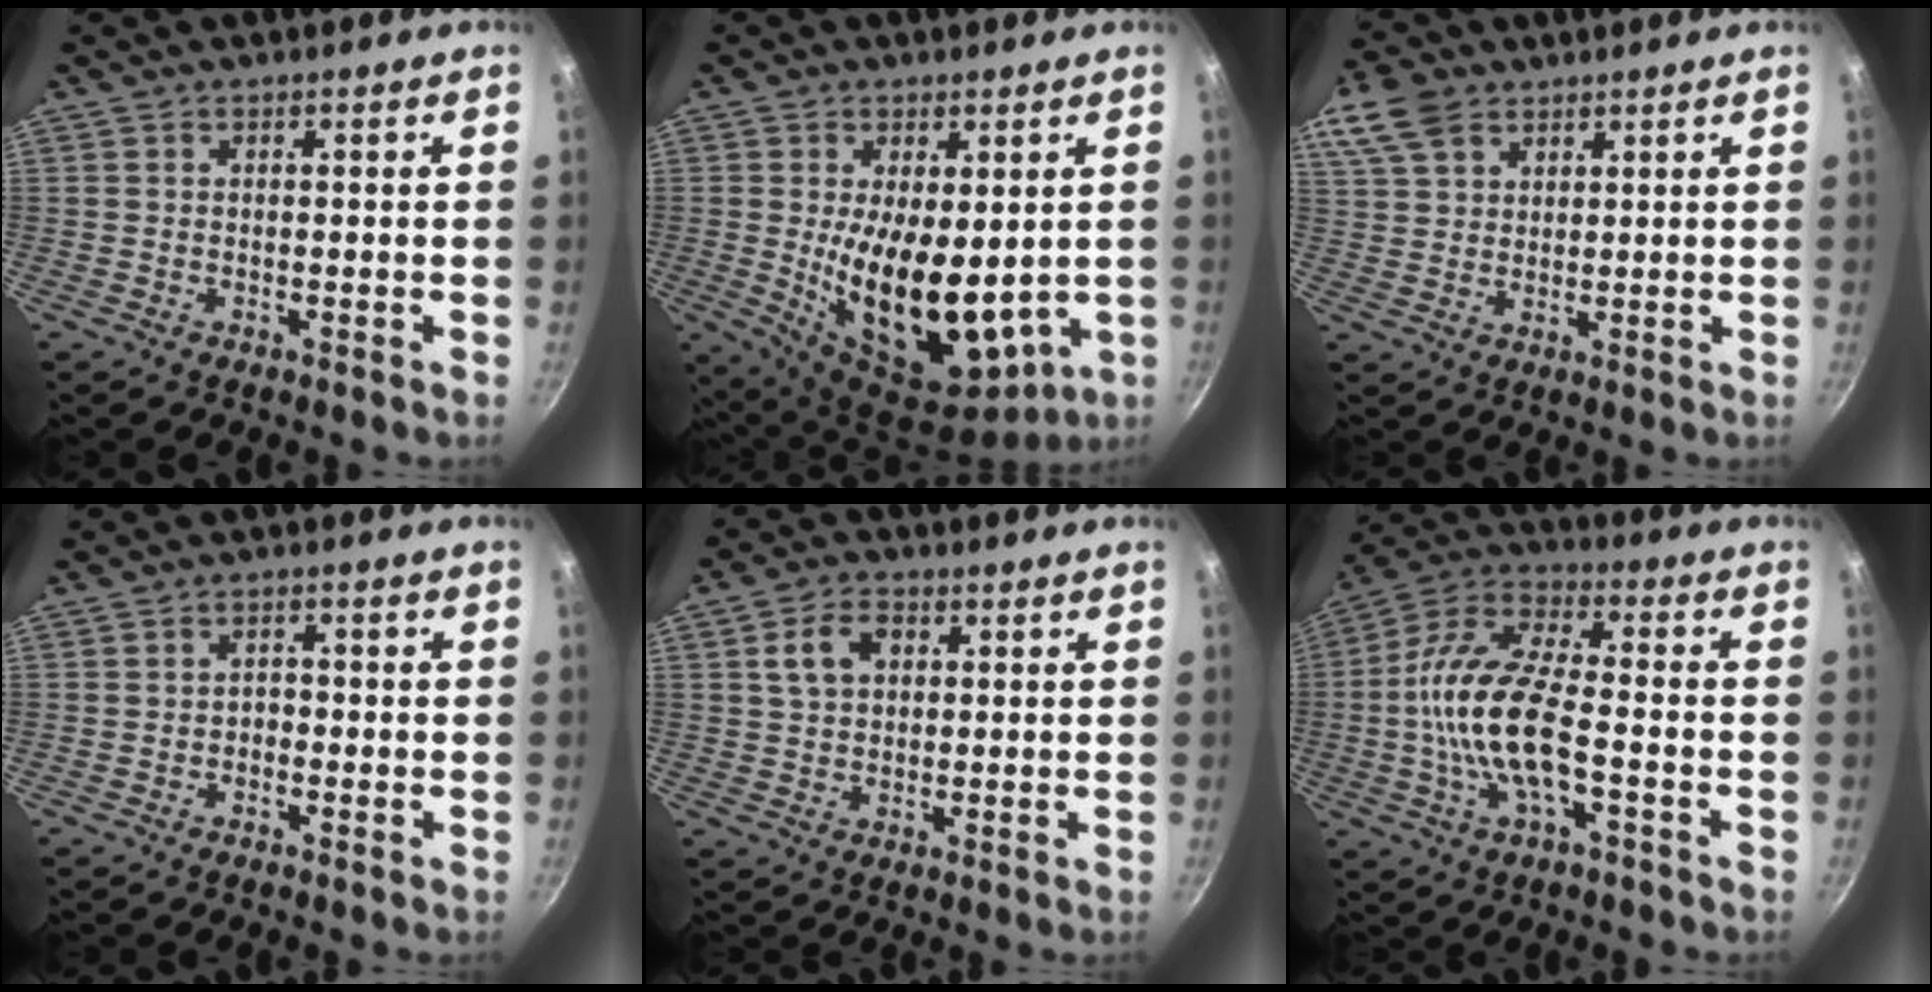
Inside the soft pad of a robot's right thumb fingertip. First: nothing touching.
{"total": 17.5, "force": [0.1, 9.2, 14.9], "torque": [-0.233, -0.036, 0.023]}
{"total": 9.1, "force": [5.3, 6.0, 4.4], "torque": [-0.076, -0.002, 0.099]}
{"total": 1.6, "force": [-0.8, 1.1, 0.9], "torque": [-0.006, 0.013, -0.015]}
{"total": 6.2, "force": [1.7, 4.4, 4.1], "torque": [-0.057, 0.008, 0.026]}
{"total": 16.1, "force": [-3.2, 6.6, 14.3], "torque": [-0.275, 0.037, -0.080]}